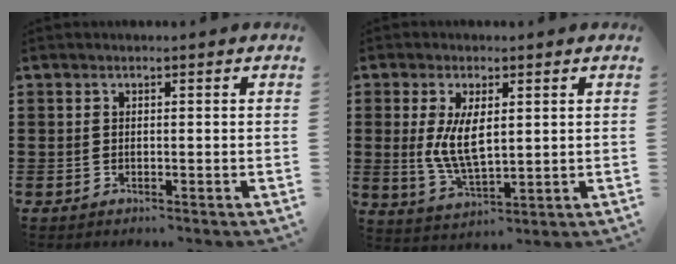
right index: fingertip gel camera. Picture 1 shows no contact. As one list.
[{"total": 6.9, "force": [0.8, 3.2, 6.0], "torque": [-0.122, -0.001, 0.010]}]